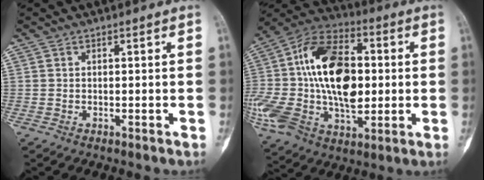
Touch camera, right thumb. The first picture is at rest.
{"total": 28.8, "force": [1.0, 17.0, 23.2], "torque": [-0.470, 0.016, 0.021]}